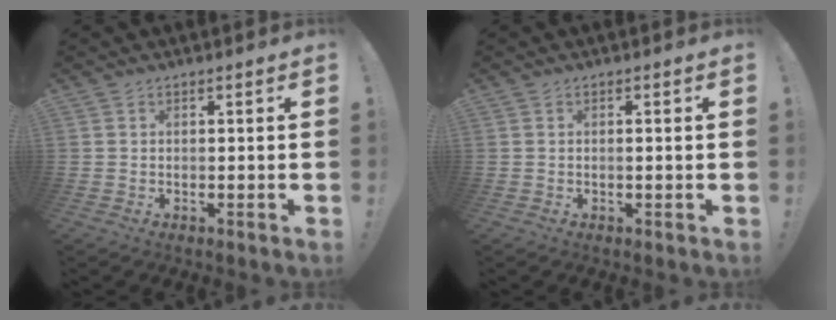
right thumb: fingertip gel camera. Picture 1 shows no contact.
{"total": 0.9, "force": [-0.2, 0.0, 0.9], "torque": [-0.009, -0.002, -0.005]}